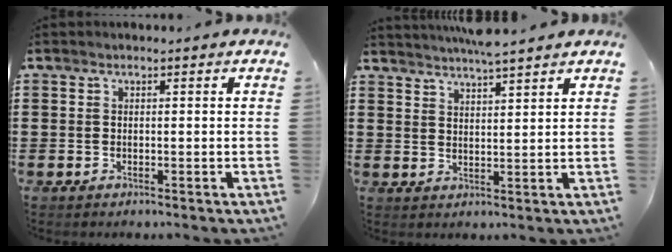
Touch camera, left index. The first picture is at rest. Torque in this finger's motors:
{"motor_torque": [1.23, -0.91, 0.16, 0.10]}